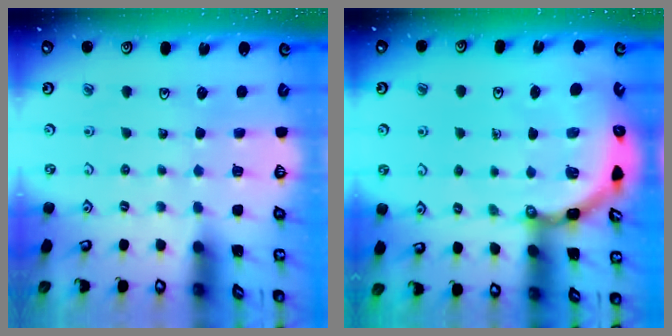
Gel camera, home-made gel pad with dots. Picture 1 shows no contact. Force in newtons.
{"total": 7.3, "press": 7.3, "slide": 0.5}